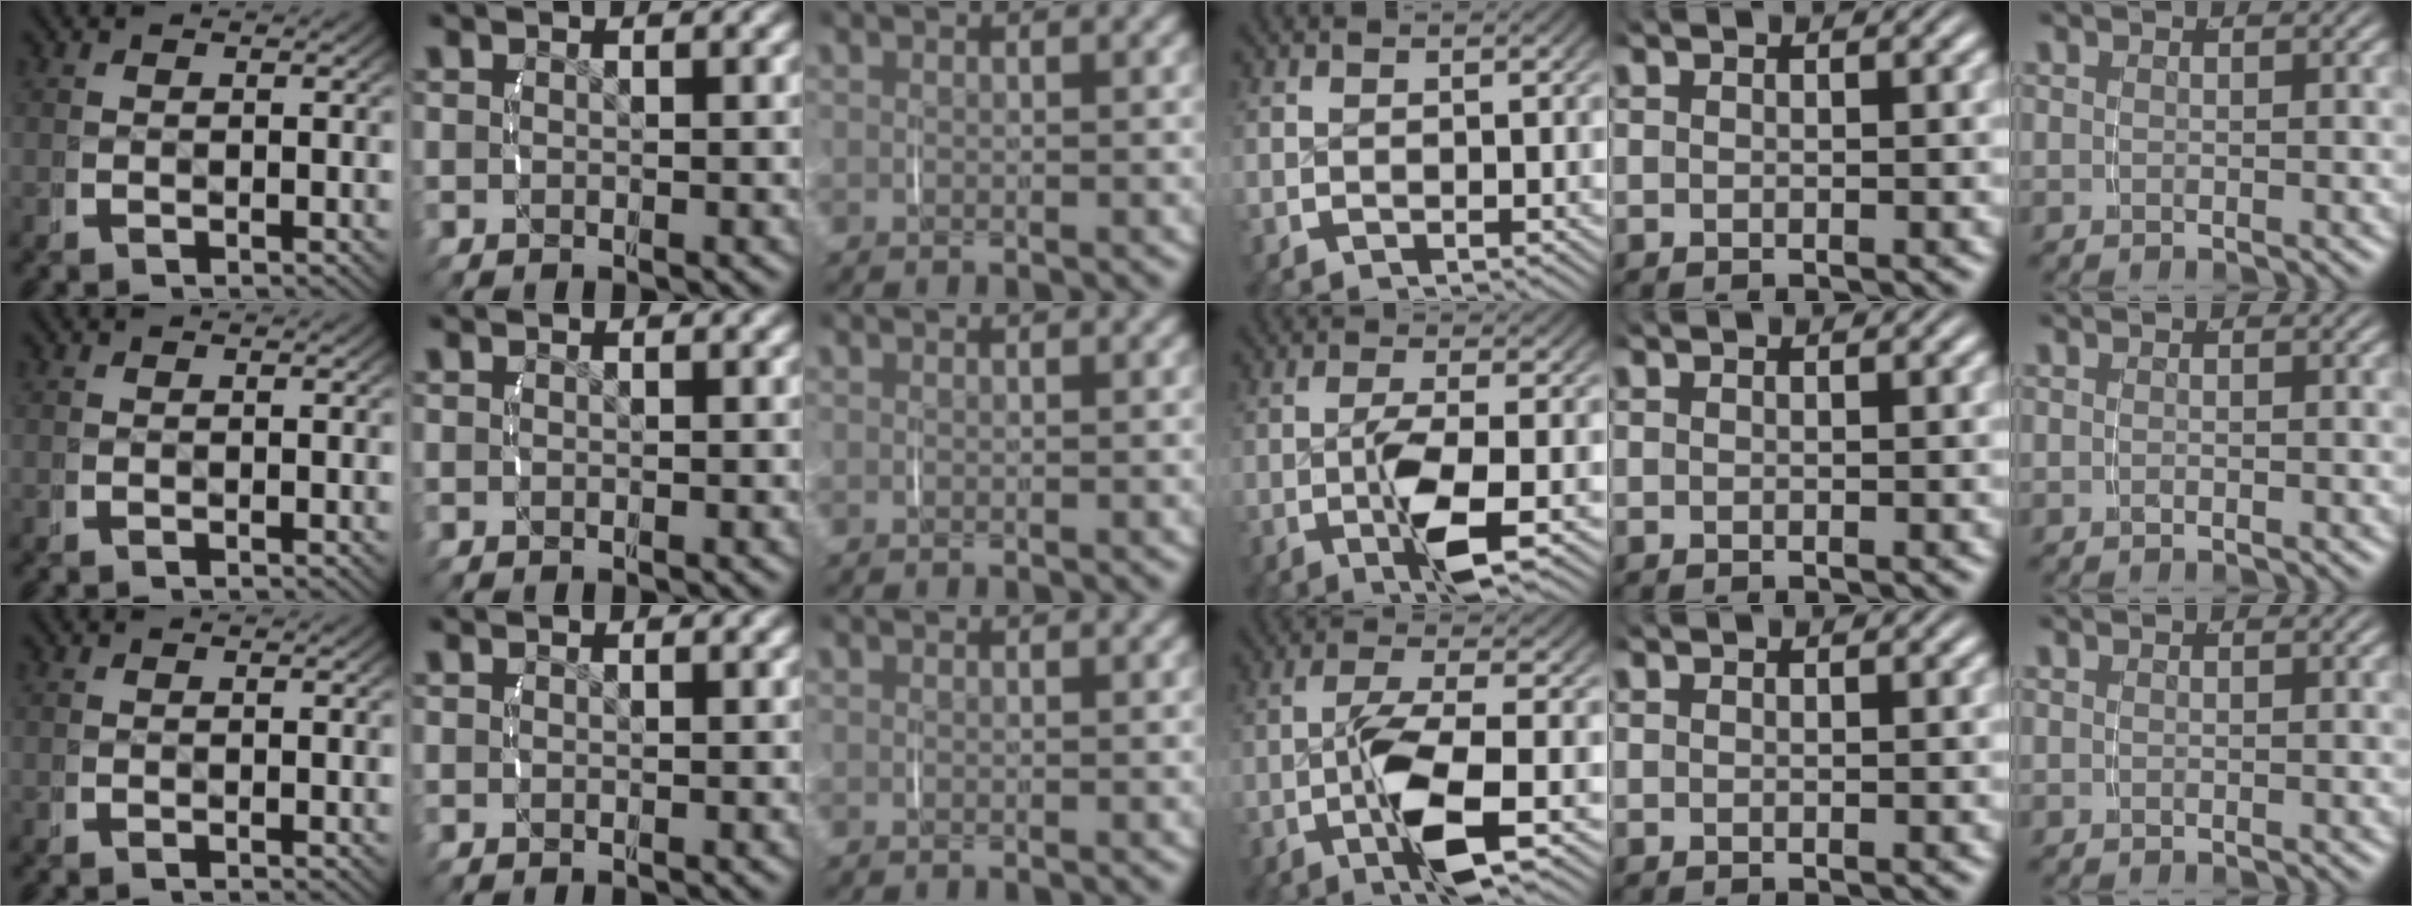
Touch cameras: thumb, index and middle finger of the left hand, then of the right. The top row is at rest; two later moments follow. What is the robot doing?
{"motion": "lift_and_place", "object": "jar lid"}